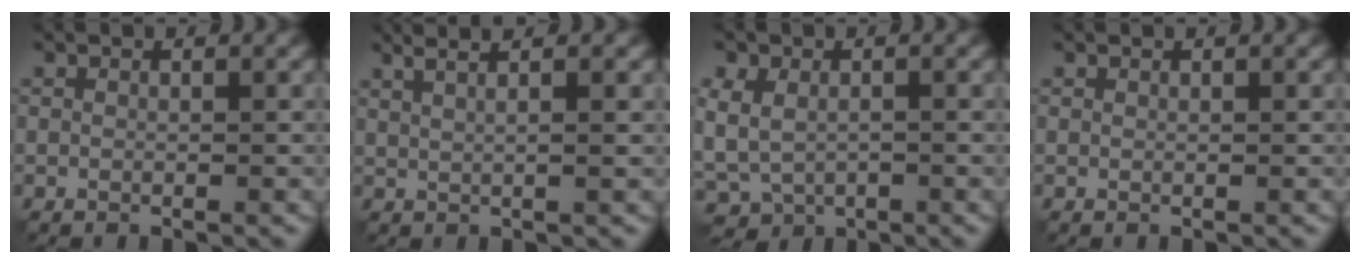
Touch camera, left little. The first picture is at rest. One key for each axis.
{"total": 4.6, "fx": 2.7, "fy": 1.6, "fz": 3.3, "tx": -0.038, "ty": 0.023, "tz": 0.021}
{"total": 4.8, "fx": -0.3, "fy": 3.7, "fz": 3.1, "tx": -0.063, "ty": -0.011, "tz": 0.001}
{"total": 0.0}